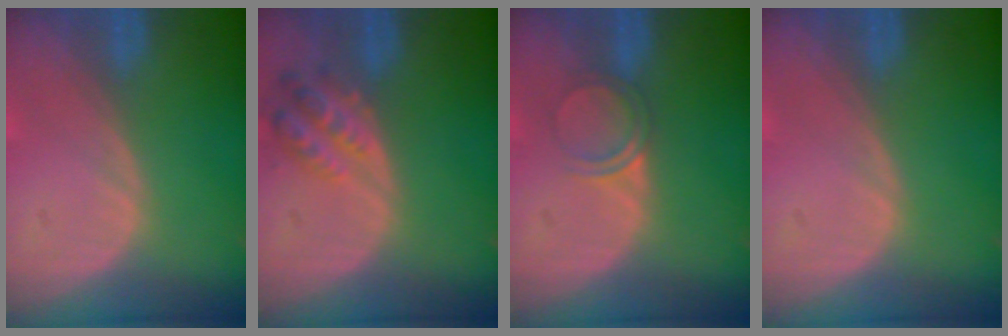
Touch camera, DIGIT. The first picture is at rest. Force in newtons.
{"total": 5.6, "press": 5.1, "slide": 2.2}
{"total": 2.9, "press": 2.6, "slide": 1.1}
{"total": 0.0}